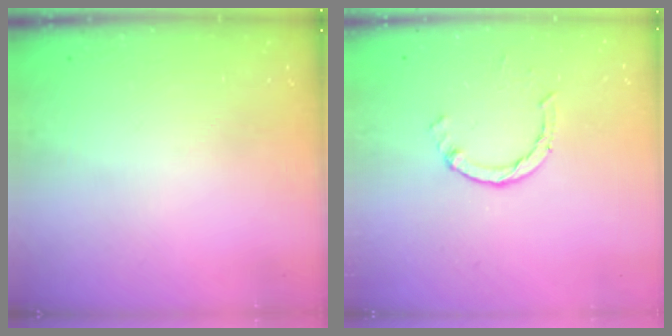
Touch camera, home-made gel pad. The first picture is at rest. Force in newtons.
{"total": 1.4, "press": 1.4, "slide": 0.2}